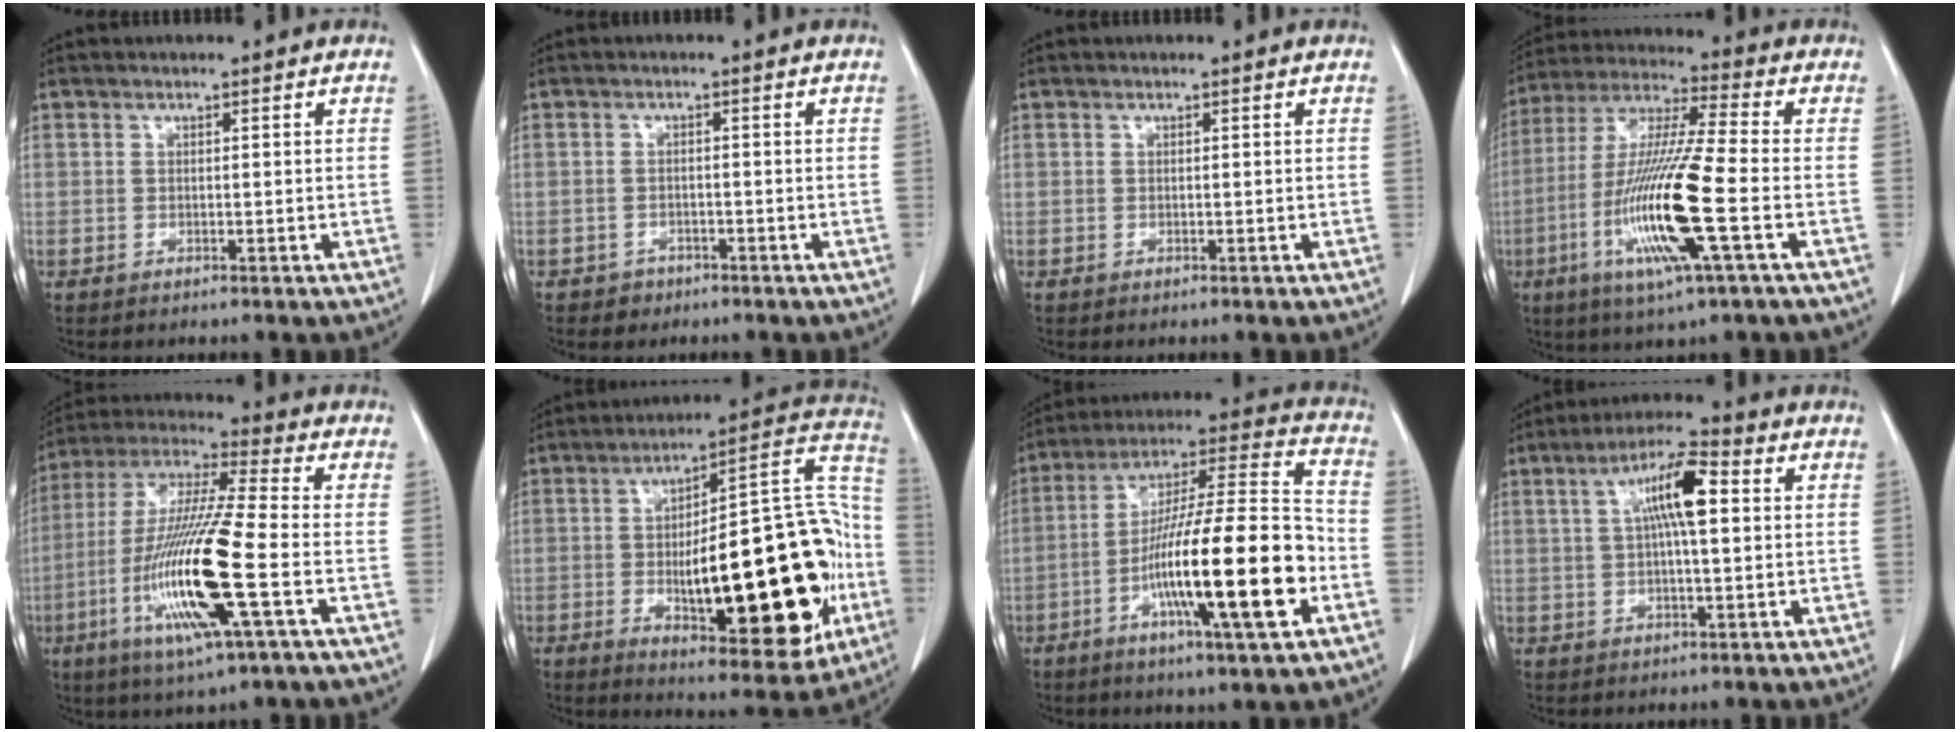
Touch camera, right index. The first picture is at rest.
{"total": 1.8, "force": [-1.2, 1.3, 0.1], "torque": [-0.004, 0.006, -0.018]}
{"total": 0.0}
{"total": 16.6, "force": [-4.8, 0.2, 15.9], "torque": [-0.331, -0.018, -0.093]}
{"total": 18.2, "force": [-5.2, 0.8, 17.5], "torque": [-0.364, -0.019, -0.098]}
{"total": 28.9, "force": [-5.6, 8.6, 27.1], "torque": [-0.347, 0.023, -0.064]}
{"total": 21.7, "force": [-6.7, 1.6, 20.6], "torque": [-0.343, -0.006, -0.110]}
{"total": 8.9, "force": [2.0, 1.6, 8.5], "torque": [-0.154, 0.021, 0.030]}